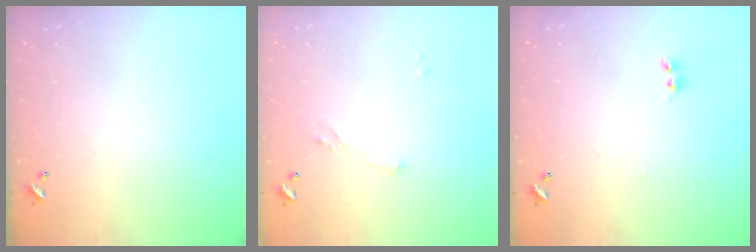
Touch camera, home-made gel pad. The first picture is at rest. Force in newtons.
{"total": 1.4, "press": 1.3, "slide": 0.6}
{"total": 1.8, "press": 1.8, "slide": 0.3}